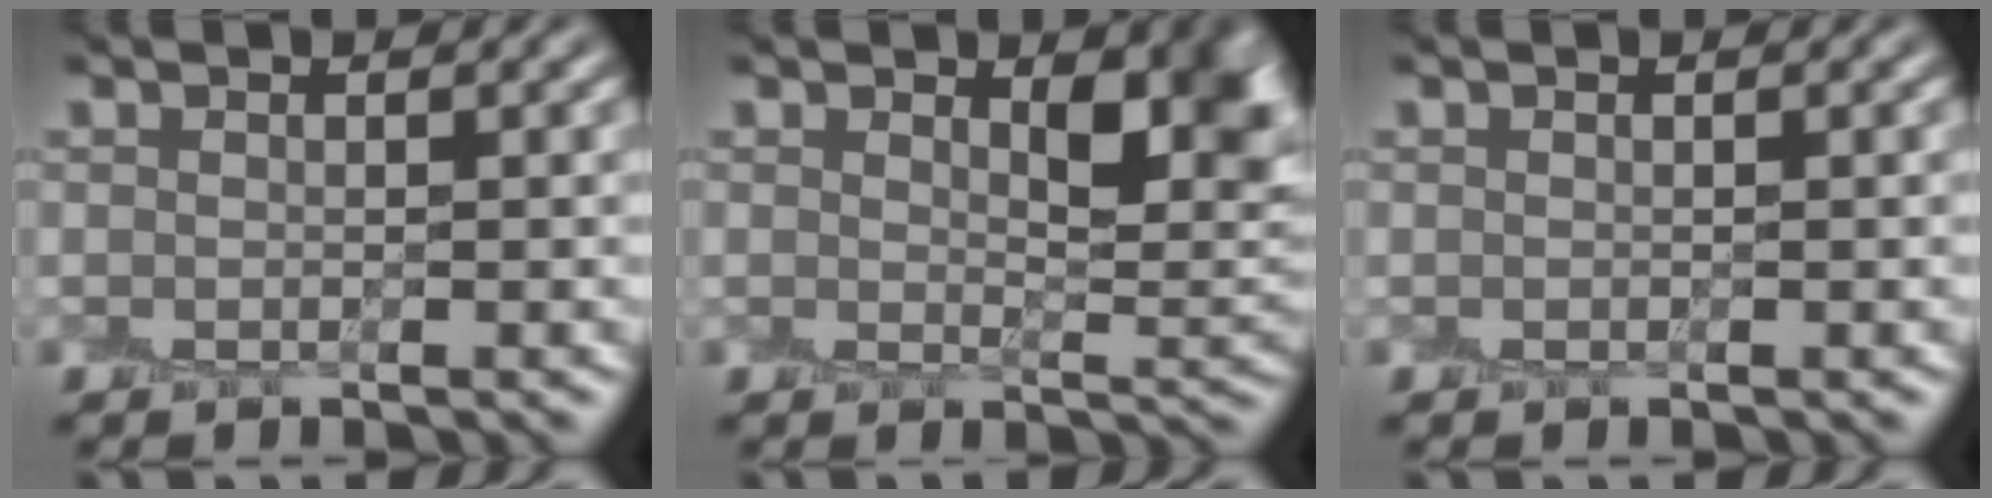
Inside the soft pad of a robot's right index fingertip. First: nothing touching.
{"total": 4.5, "force": [1.8, 2.0, 3.5], "torque": [-0.047, -0.008, 0.026]}
{"total": 0.0}